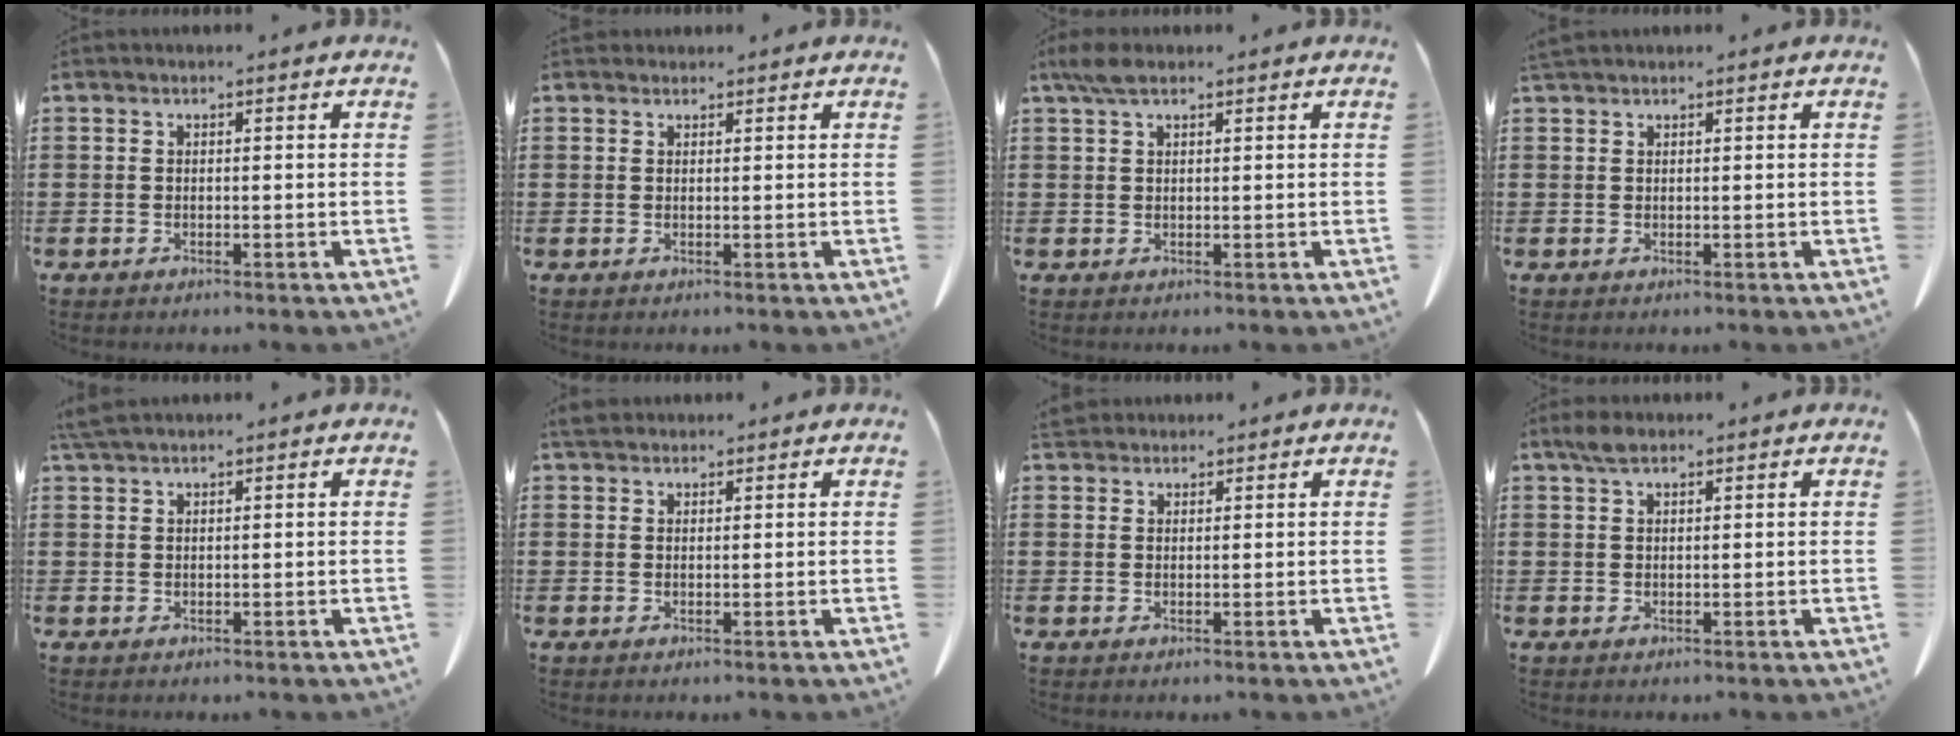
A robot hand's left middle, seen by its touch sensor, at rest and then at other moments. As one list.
[{"total": 1.1, "force": [1.0, 0.5, 0.1], "torque": [-0.004, 0.001, 0.020]}, {"total": 3.0, "force": [1.8, 1.2, 2.1], "torque": [-0.048, 0.005, 0.033]}, {"total": 1.0, "force": [1.0, 0.1, 0.3], "torque": [-0.009, 0.000, 0.020]}, {"total": 2.0, "force": [1.7, 0.1, 1.1], "torque": [-0.025, 0.000, 0.033]}, {"total": 2.2, "force": [1.8, 0.9, 0.8], "torque": [-0.023, 0.006, 0.036]}, {"total": 2.2, "force": [2.0, 0.8, 0.5], "torque": [-0.017, 0.003, 0.039]}, {"total": 2.4, "force": [1.7, 0.9, 1.5], "torque": [-0.034, 0.005, 0.030]}]